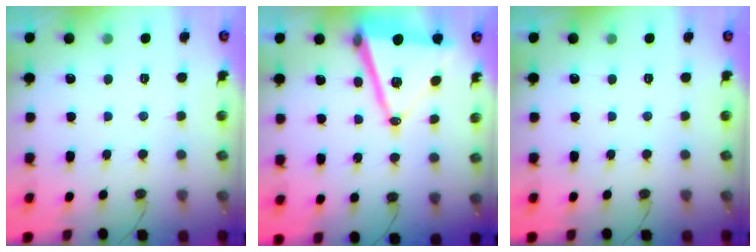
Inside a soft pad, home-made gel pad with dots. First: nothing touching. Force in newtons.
{"total": 15.8, "press": 15.3, "slide": 3.9}
{"total": 0.0}